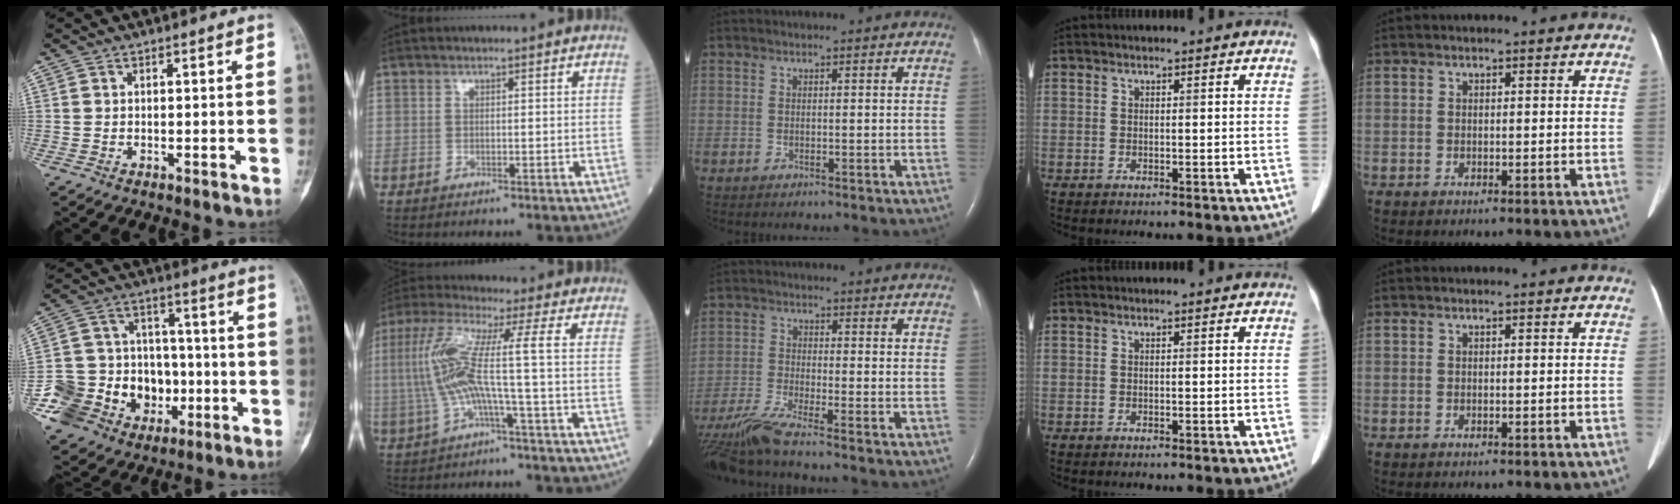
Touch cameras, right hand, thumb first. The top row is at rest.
{"thumb": {"total": 19.1, "force": [-6.2, 15.7, 8.8], "torque": [-0.141, 0.068, -0.096]}, "index": {"total": 9.4, "force": [-0.9, -0.8, 9.3], "torque": [-0.214, 0.022, -0.022]}, "middle": {"total": 10.7, "force": [-8.7, -1.5, 6.0], "torque": [-0.125, -0.026, -0.163]}}